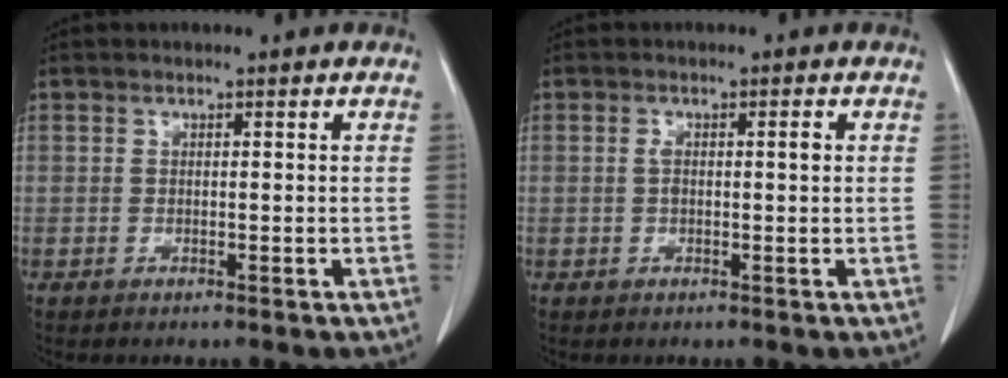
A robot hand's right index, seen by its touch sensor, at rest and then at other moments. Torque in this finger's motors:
{"motor_torque": [0.08, 0.10, 0.03, 0.01]}